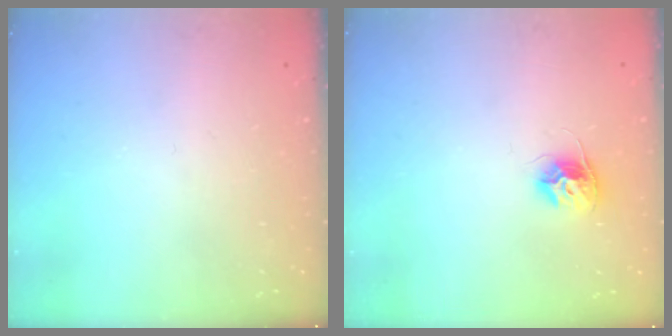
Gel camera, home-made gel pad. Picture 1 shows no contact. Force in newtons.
{"total": 9.1, "press": 9.1, "slide": 0.4}